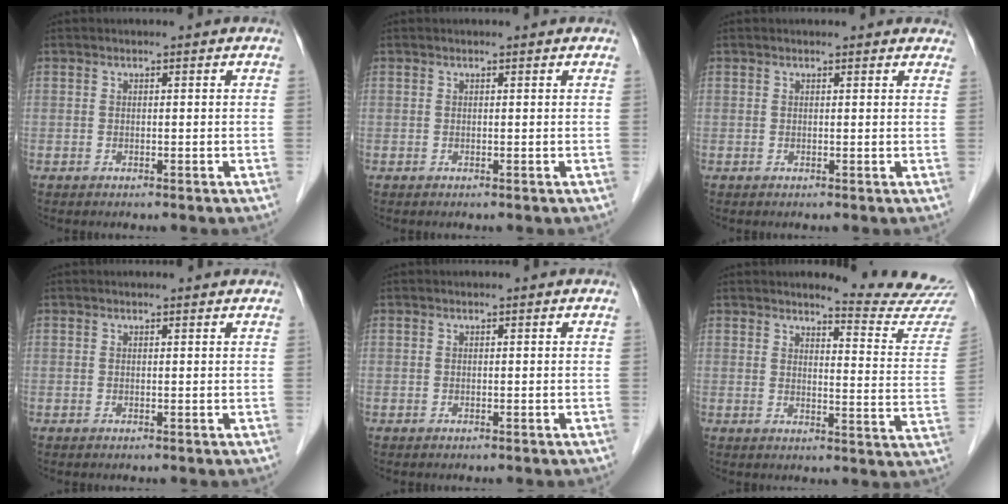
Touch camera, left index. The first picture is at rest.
{"total": 0.6, "force": [0.6, 0.1, 0.1], "torque": [-0.007, 0.006, 0.005]}
{"total": 4.2, "force": [3.8, 1.3, 1.0], "torque": [-0.007, 0.011, 0.031]}
{"total": 1.4, "force": [1.4, 0.2, 0.3], "torque": [-0.013, 0.008, 0.013]}
{"total": 0.0}
{"total": 12.2, "force": [12.1, -1.2, 1.5], "torque": [-0.016, -0.106, 0.126]}